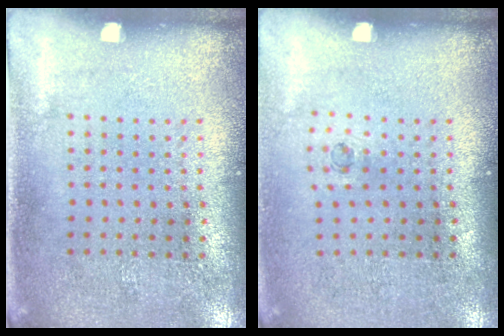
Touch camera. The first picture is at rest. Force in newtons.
{"total": 0.5, "press": 0.2, "slide": 0.4}